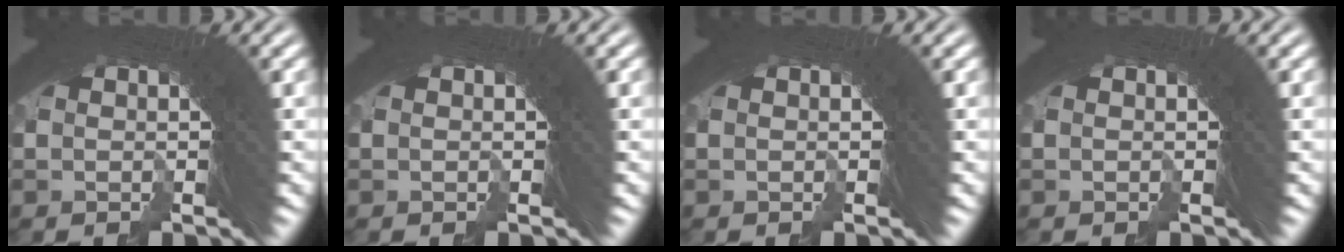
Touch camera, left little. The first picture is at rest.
{"total": 0.0}
{"total": 0.0}
{"total": 0.0}